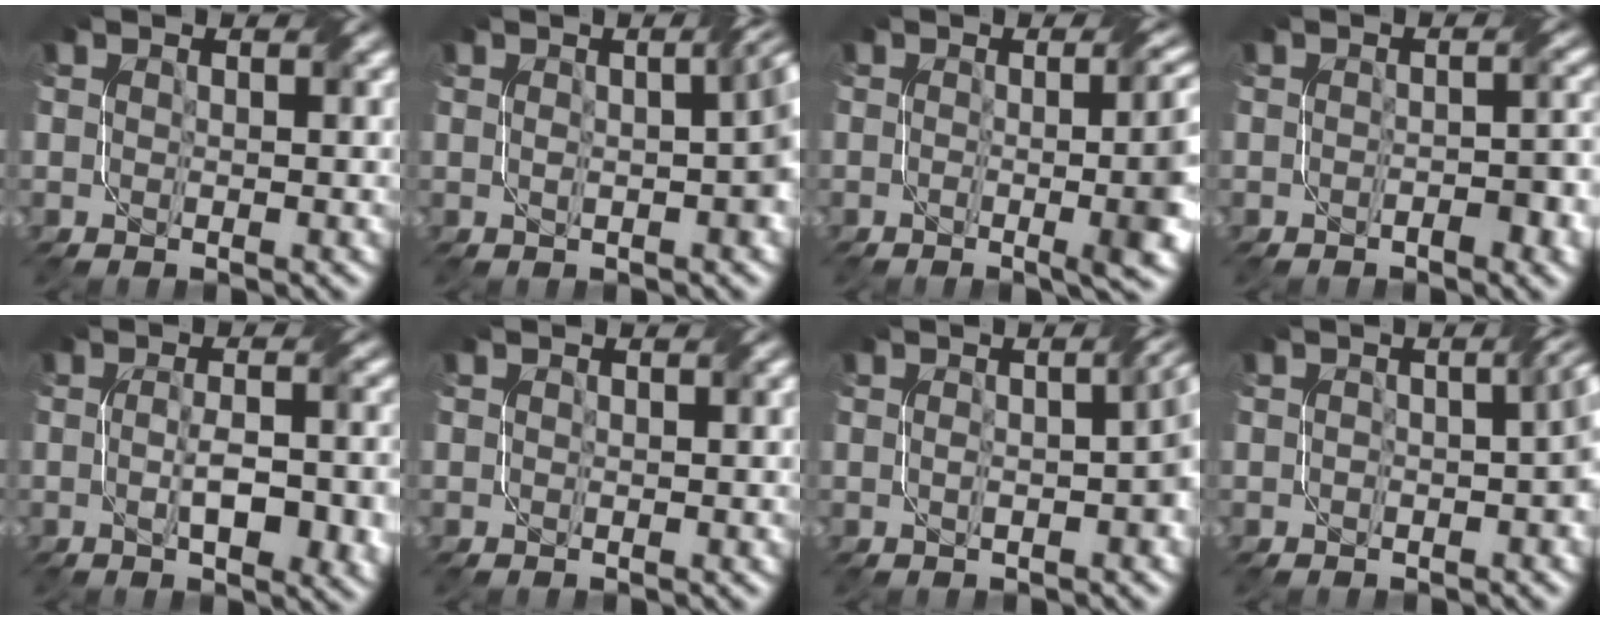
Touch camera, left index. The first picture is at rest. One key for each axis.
{"total": 4.2, "fx": 0.1, "fy": 1.1, "fz": 4.0, "tx": -0.047, "ty": 0.009, "tz": 0.002}
{"total": 10.3, "fx": -0.6, "fy": 4.0, "fz": 9.5, "tx": -0.067, "ty": 0.008, "tz": -0.016}
{"total": 2.6, "fx": -1.2, "fy": 0.6, "fz": 2.3, "tx": -0.036, "ty": 0.000, "tz": -0.017}
{"total": 6.5, "fx": -1.1, "fy": 2.0, "fz": 6.1, "tx": -0.095, "ty": -0.008, "tz": -0.009}
{"total": 0.0}
{"total": 4.0, "fx": -0.2, "fy": 1.0, "fz": 3.8, "tx": -0.052, "ty": 0.007, "tz": 0.000}
{"total": 2.6, "fx": -0.5, "fy": 0.8, "fz": 2.5, "tx": -0.035, "ty": 0.009, "tz": -0.010}